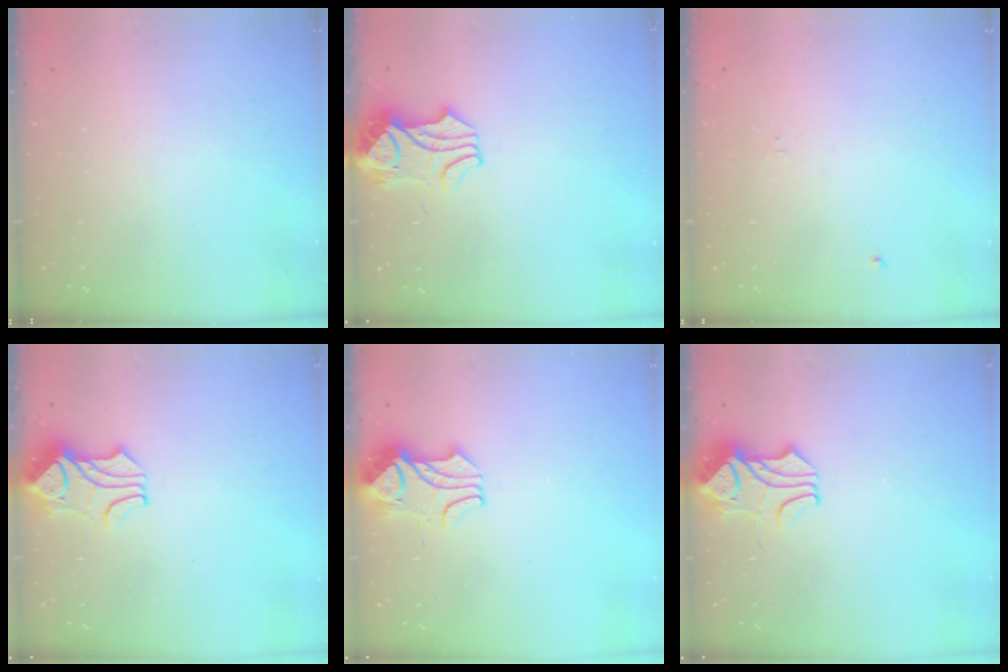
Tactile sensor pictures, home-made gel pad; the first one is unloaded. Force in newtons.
{"total": 3.6, "press": 3.5, "slide": 0.8}
{"total": 0.6, "press": 0.5, "slide": 0.2}
{"total": 1.8, "press": 1.4, "slide": 1.0}
{"total": 2.0, "press": 1.8, "slide": 0.8}
{"total": 1.9, "press": 1.8, "slide": 0.7}